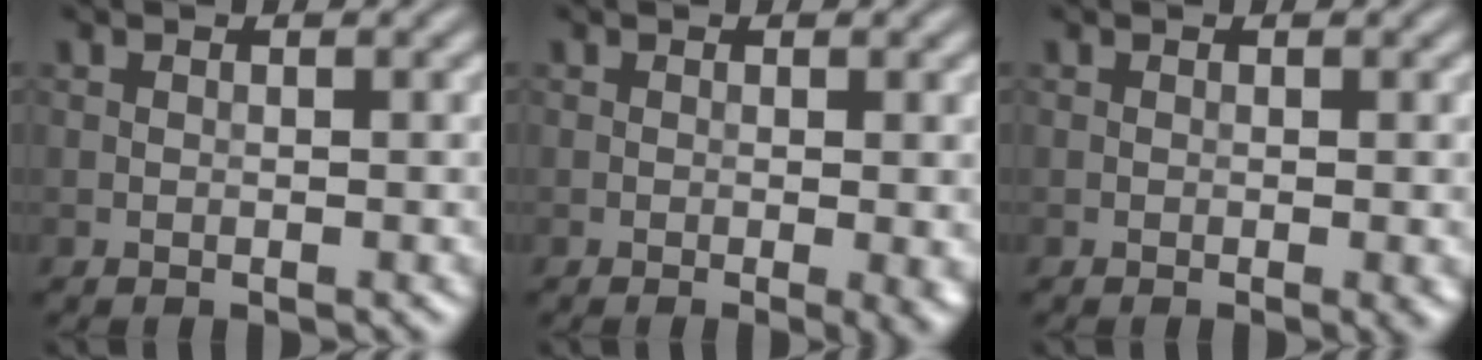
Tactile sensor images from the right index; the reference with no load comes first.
{"total": 2.5, "force": [-0.4, 0.5, 2.4], "torque": [-0.030, -0.006, -0.007]}
{"total": 1.0, "force": [-0.2, 0.1, 1.0], "torque": [-0.014, -0.005, -0.004]}